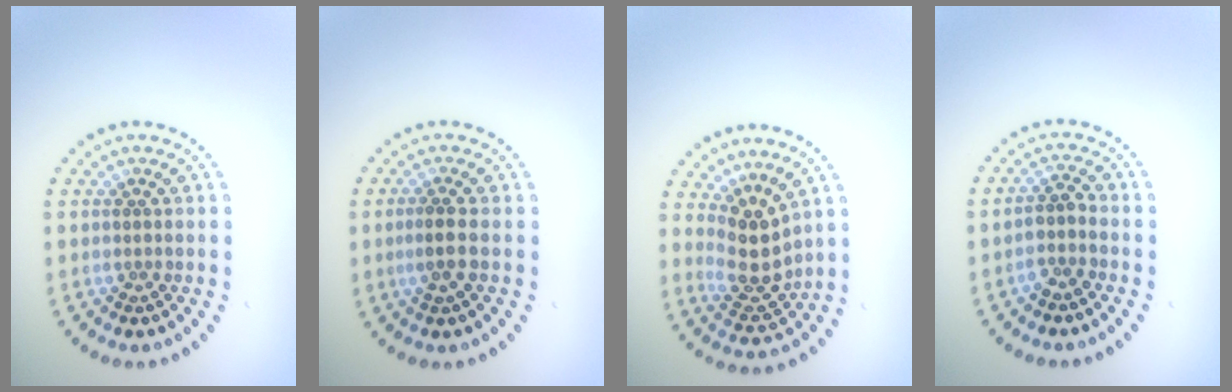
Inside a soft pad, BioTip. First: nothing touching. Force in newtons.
{"total": 1.9, "press": 1.6, "slide": 1.0}
{"total": 3.7, "press": 3.1, "slide": 1.9}
{"total": 1.8, "press": 1.5, "slide": 1.0}